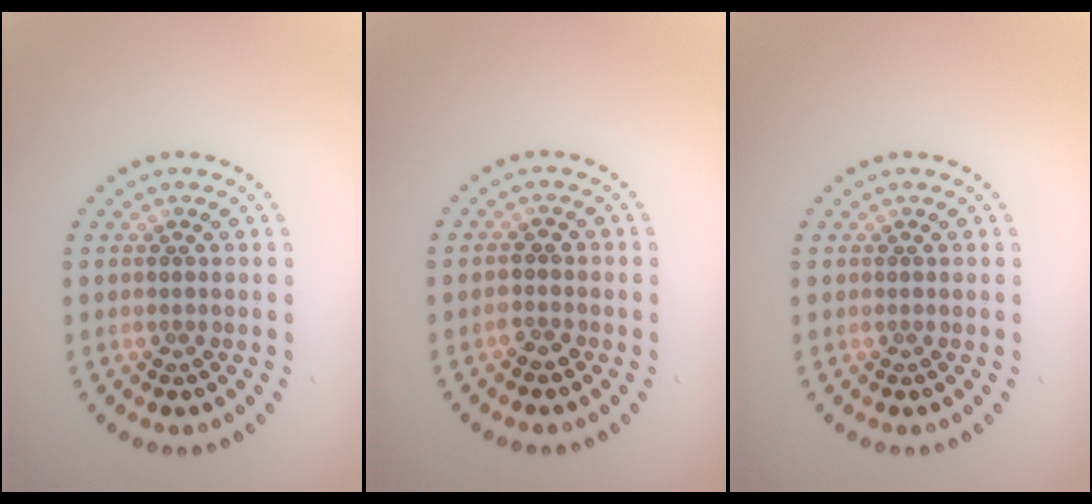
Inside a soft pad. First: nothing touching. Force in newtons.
{"total": 1.3, "press": 1.3, "slide": 0.3}
{"total": 0.0}